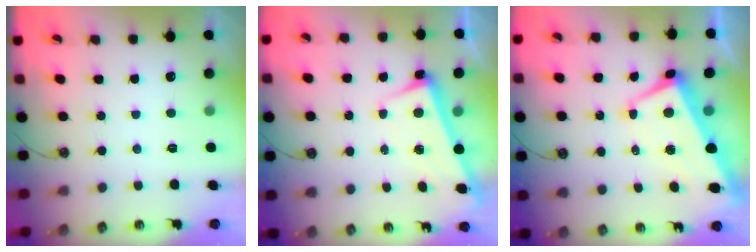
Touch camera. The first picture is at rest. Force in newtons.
{"total": 2.7, "press": 2.6, "slide": 0.7}
{"total": 1.8, "press": 1.1, "slide": 1.3}